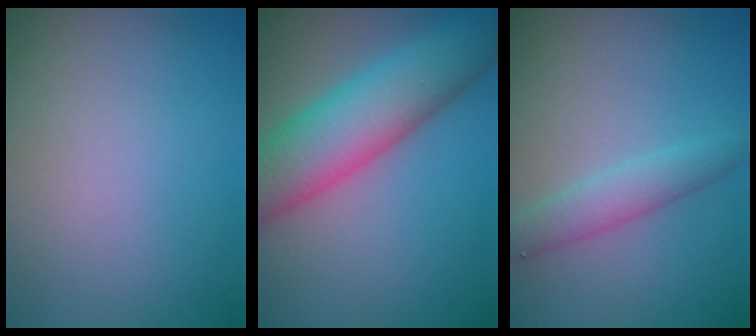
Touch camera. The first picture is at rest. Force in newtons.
{"total": 9.5, "press": 9.5, "slide": 0.3}
{"total": 2.8, "press": 2.8, "slide": 0.2}